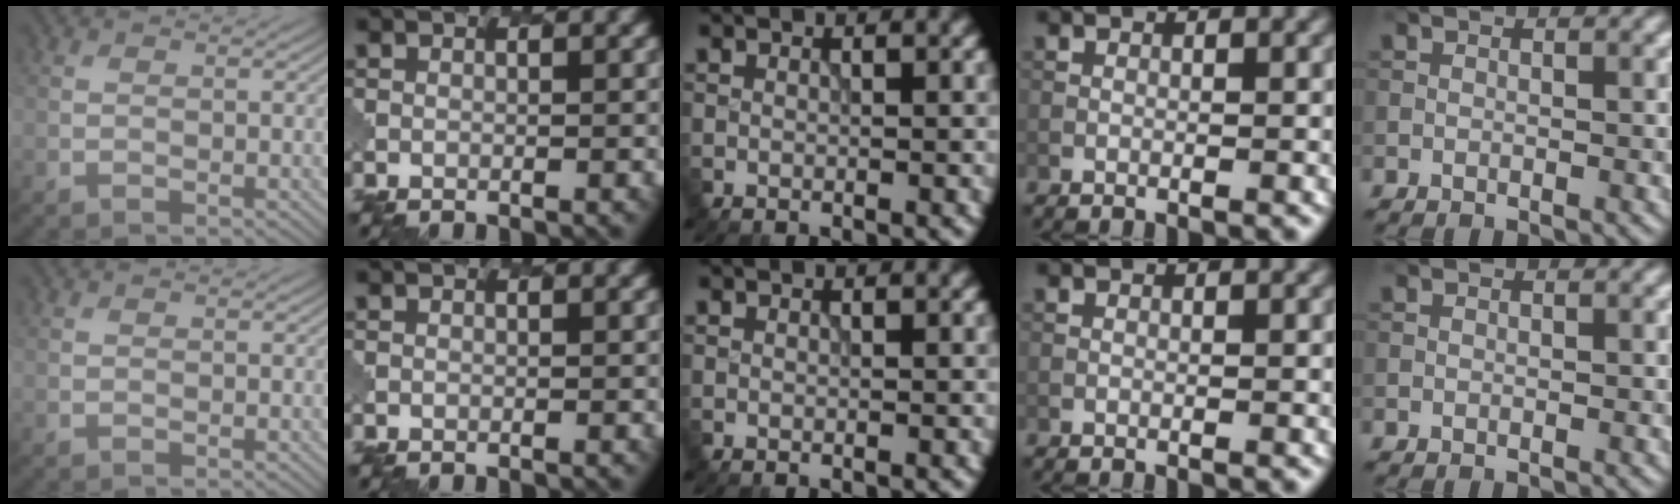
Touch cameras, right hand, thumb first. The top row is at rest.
{}